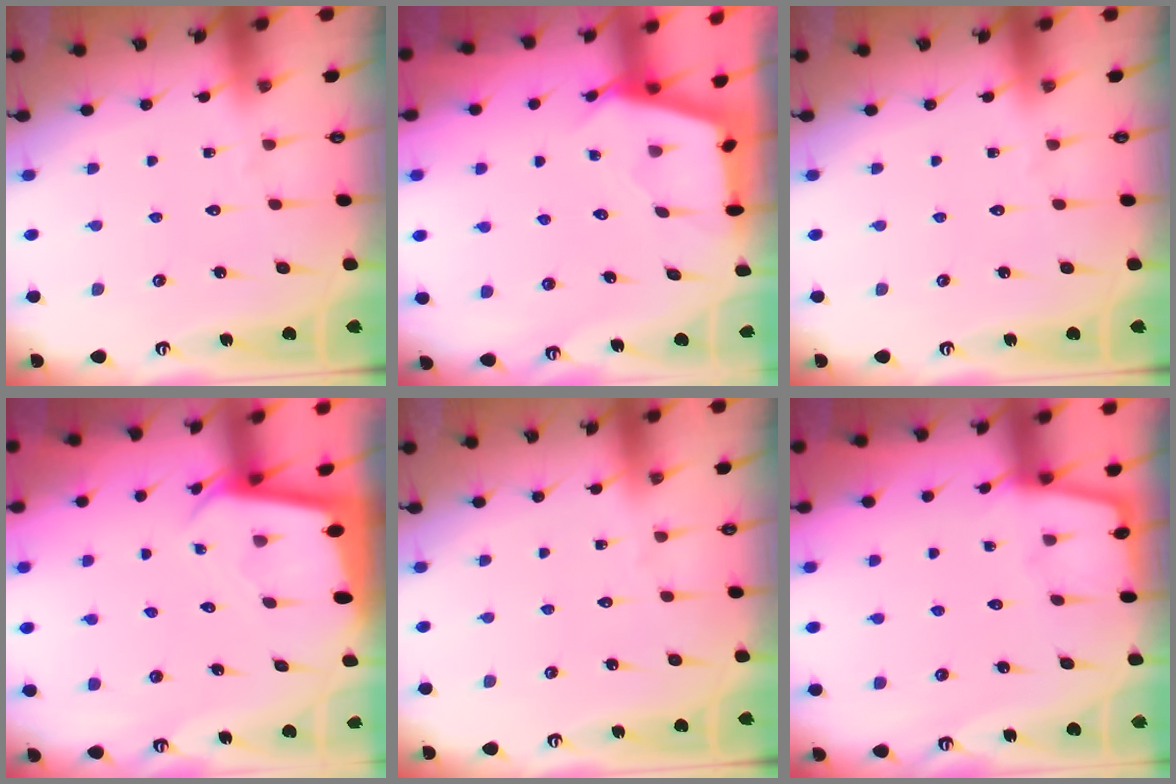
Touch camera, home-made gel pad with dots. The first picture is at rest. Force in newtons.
{"total": 3.0, "press": 3.0, "slide": 0.4}
{"total": 0.0}
{"total": 1.9, "press": 1.9, "slide": 0.1}
{"total": 0.0}
{"total": 2.7, "press": 2.6, "slide": 0.4}